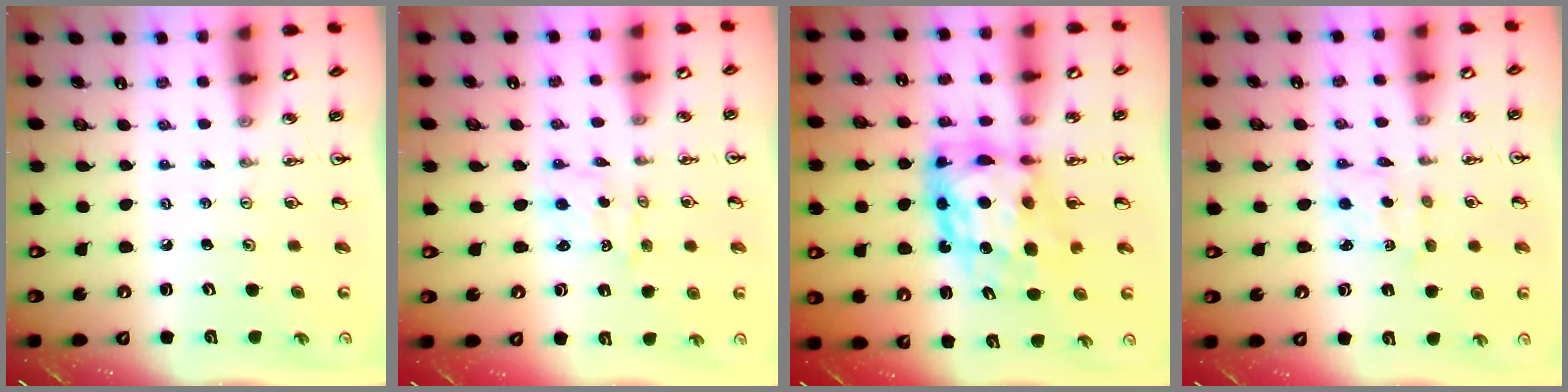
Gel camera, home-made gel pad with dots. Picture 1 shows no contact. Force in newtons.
{"total": 0.0}
{"total": 12.5, "press": 12.4, "slide": 1.3}
{"total": 2.3, "press": 2.1, "slide": 0.8}